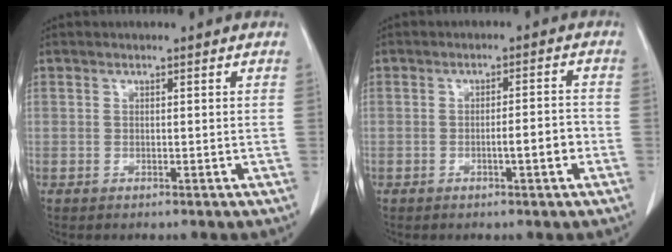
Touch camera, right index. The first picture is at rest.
{"total": 3.9, "force": [-1.3, 0.4, 3.6], "torque": [-0.052, 0.004, -0.019]}